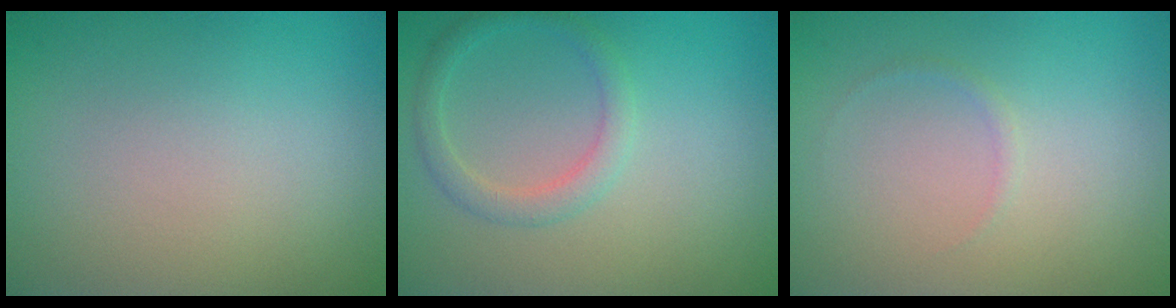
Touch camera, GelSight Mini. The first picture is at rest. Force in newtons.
{"total": 2.0, "press": 2.0, "slide": 0.1}
{"total": 1.2, "press": 1.2, "slide": 0.2}